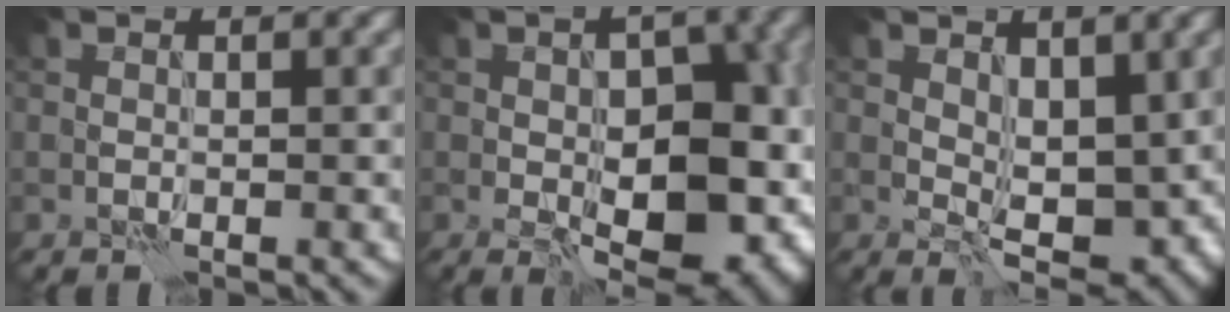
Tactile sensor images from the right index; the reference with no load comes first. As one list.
[{"total": 12.0, "force": [-2.7, 6.3, 9.8], "torque": [-0.120, -0.005, -0.035]}, {"total": 4.6, "force": [1.0, 2.5, 3.7], "torque": [-0.058, -0.006, 0.020]}]